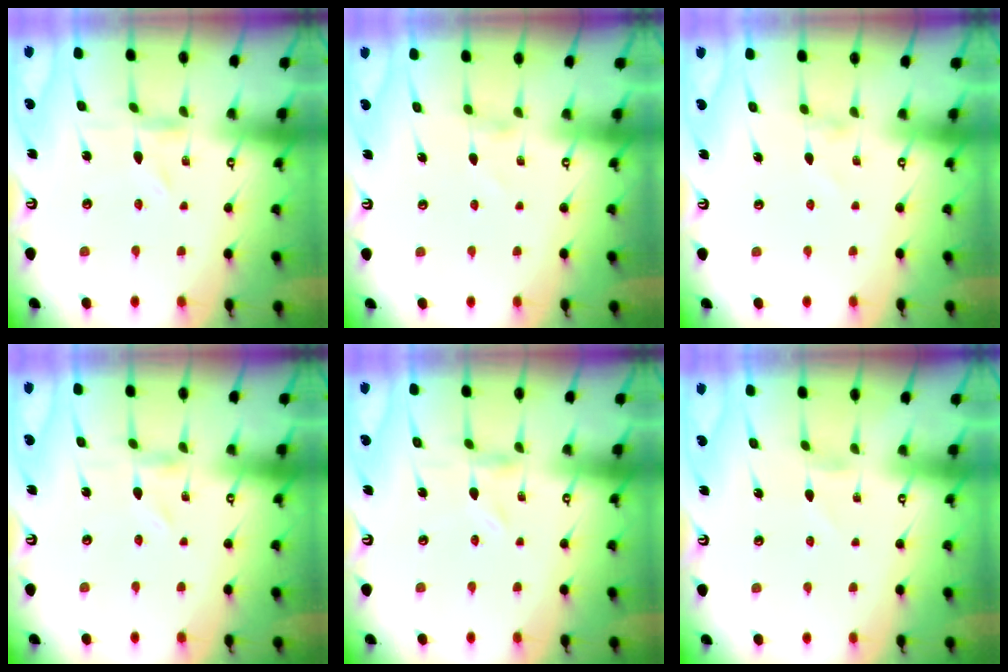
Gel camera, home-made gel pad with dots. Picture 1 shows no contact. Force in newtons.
{"total": 0.0}
{"total": 0.0}
{"total": 0.0}
{"total": 0.0}
{"total": 0.0}